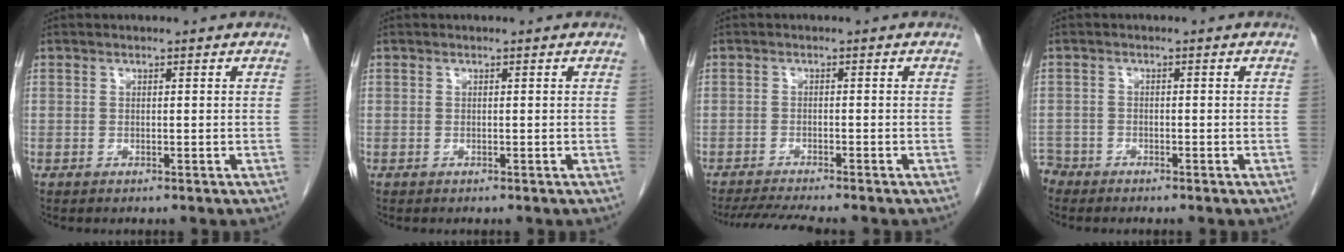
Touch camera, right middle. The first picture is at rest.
{"total": 0.0}
{"total": 6.2, "force": [-5.5, -0.3, 2.8], "torque": [-0.044, -0.016, -0.091]}
{"total": 2.6, "force": [-2.4, 0.9, -0.3], "torque": [0.007, -0.002, -0.047]}